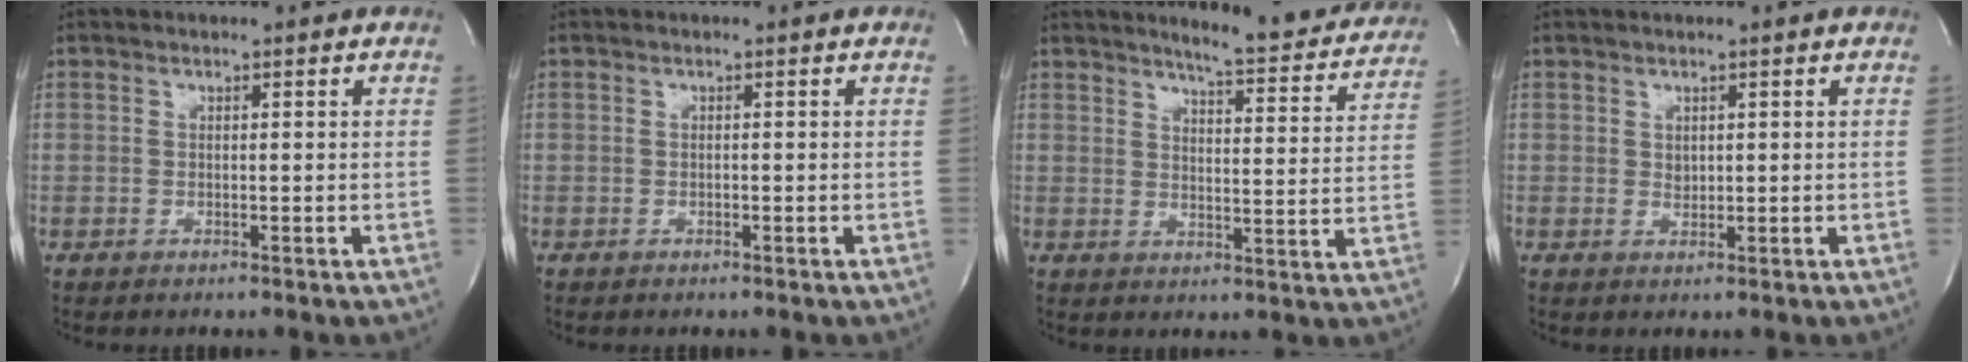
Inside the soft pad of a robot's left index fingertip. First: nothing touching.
{"total": 0.0}
{"total": 13.4, "force": [12.5, 1.6, 4.6], "torque": [-0.051, -0.042, 0.138]}
{"total": 1.0, "force": [0.3, 0.7, 0.5], "torque": [-0.007, -0.002, 0.008]}